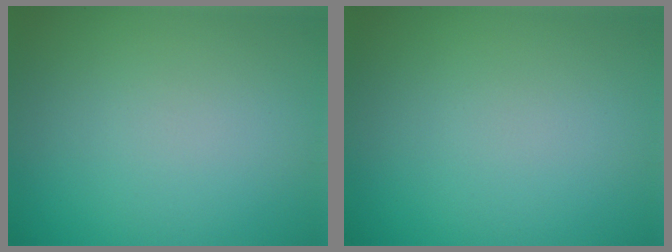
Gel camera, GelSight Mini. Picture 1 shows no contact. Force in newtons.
{"total": 0.0}